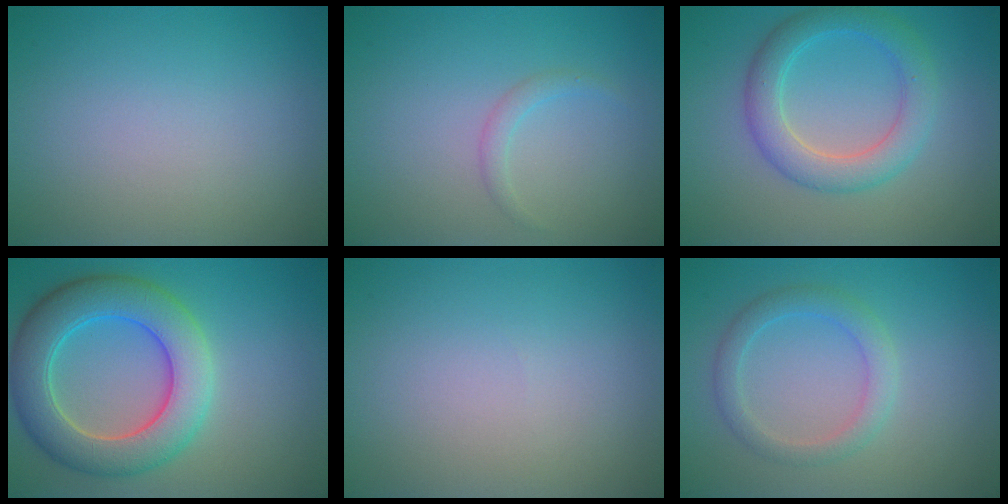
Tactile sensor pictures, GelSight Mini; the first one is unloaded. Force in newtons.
{"total": 1.1, "press": 1.1, "slide": 0.1}
{"total": 4.3, "press": 4.3, "slide": 0.1}
{"total": 8.0, "press": 7.9, "slide": 0.7}
{"total": 0.0}
{"total": 2.6, "press": 2.6, "slide": 0.4}